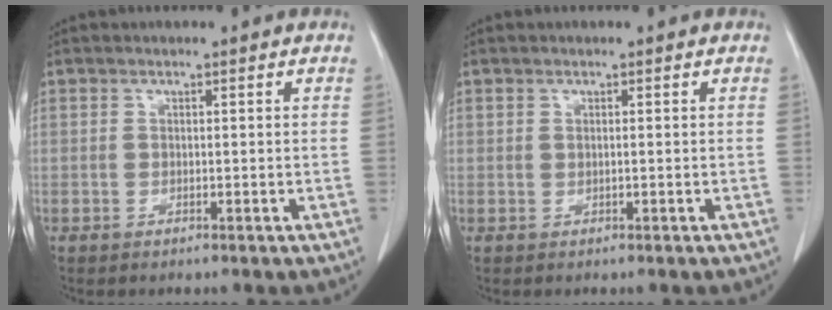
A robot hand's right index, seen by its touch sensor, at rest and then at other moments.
{"total": 0.0}